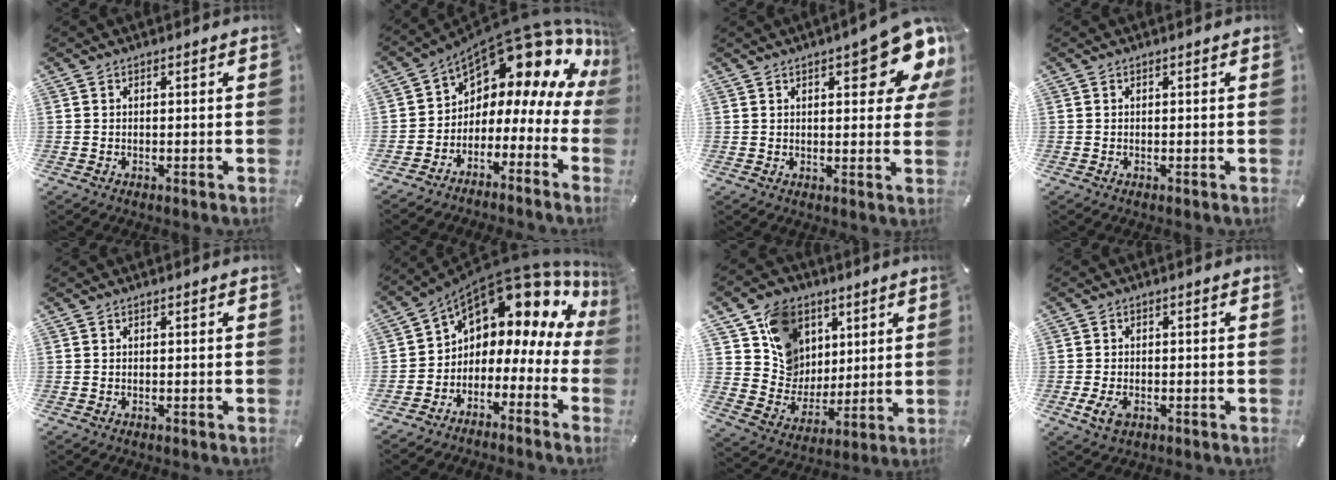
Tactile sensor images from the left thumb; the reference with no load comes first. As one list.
[{"total": 11.4, "force": [9.0, 4.8, 5.3], "torque": [-0.092, -0.089, 0.144]}, {"total": 13.4, "force": [6.6, 4.6, 10.7], "torque": [-0.134, -0.036, 0.106]}, {"total": 0.0}, {"total": 0.0}, {"total": 10.6, "force": [8.0, 4.9, 4.9], "torque": [-0.082, -0.084, 0.125]}, {"total": 13.7, "force": [5.7, 12.1, 3.2], "torque": [-0.054, -0.034, 0.116]}, {"total": 3.4, "force": [-1.3, 2.4, 2.1], "torque": [-0.056, -0.003, -0.027]}]